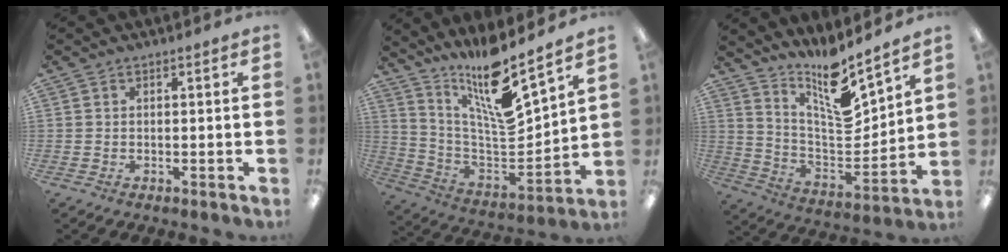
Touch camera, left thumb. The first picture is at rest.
{"total": 16.0, "force": [12.3, 2.0, 10.1], "torque": [-0.187, -0.109, 0.203]}
{"total": 14.1, "force": [11.2, 3.1, 8.0], "torque": [-0.142, -0.099, 0.193]}